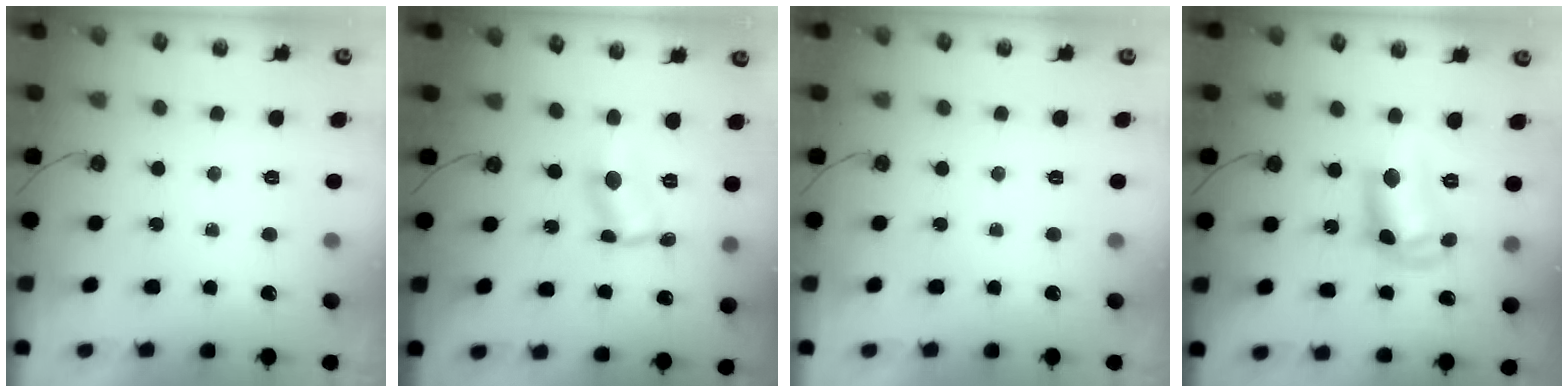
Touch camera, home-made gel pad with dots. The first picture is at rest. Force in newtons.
{"total": 1.6, "press": 1.5, "slide": 0.1}
{"total": 0.0}
{"total": 11.7, "press": 11.7, "slide": 1.1}